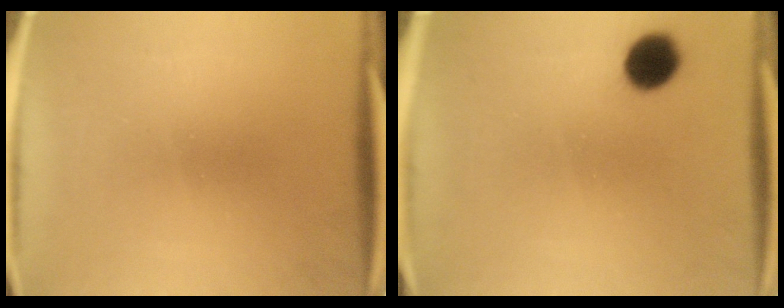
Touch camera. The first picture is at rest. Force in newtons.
{"total": 6.7}